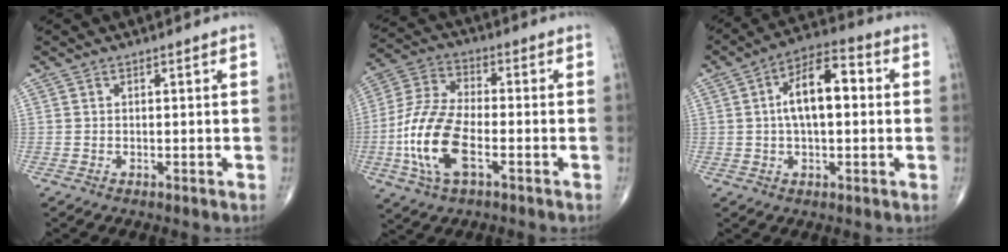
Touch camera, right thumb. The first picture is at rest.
{"total": 14.2, "force": [-4.2, 6.5, 11.9], "torque": [-0.257, 0.016, -0.083]}
{"total": 11.4, "force": [1.3, 5.5, 9.9], "torque": [-0.161, 0.025, 0.011]}